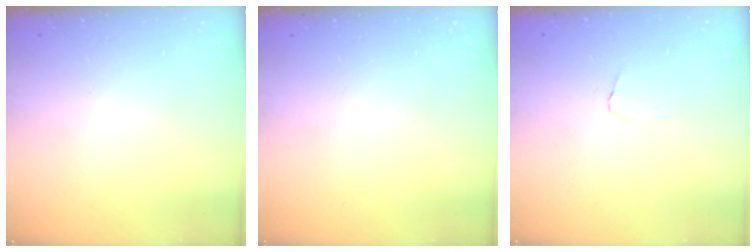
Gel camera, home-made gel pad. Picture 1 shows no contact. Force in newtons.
{"total": 0.0}
{"total": 2.9, "press": 2.8, "slide": 0.3}